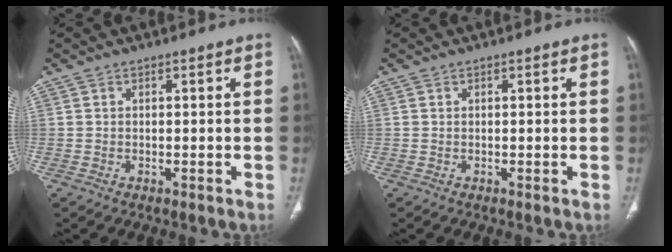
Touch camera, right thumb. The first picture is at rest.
{"total": 0.0}